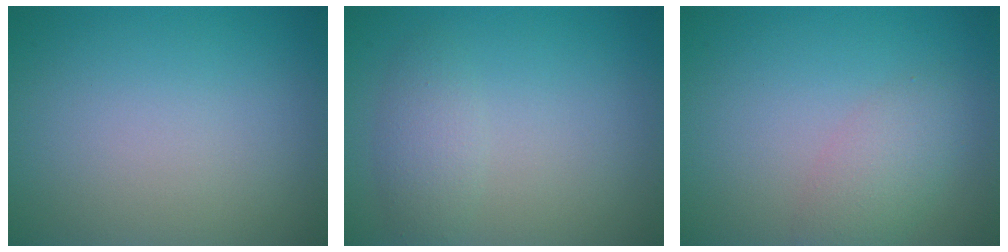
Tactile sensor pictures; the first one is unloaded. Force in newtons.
{"total": 2.0, "press": 2.0, "slide": 0.0}
{"total": 2.6, "press": 2.6, "slide": 0.1}